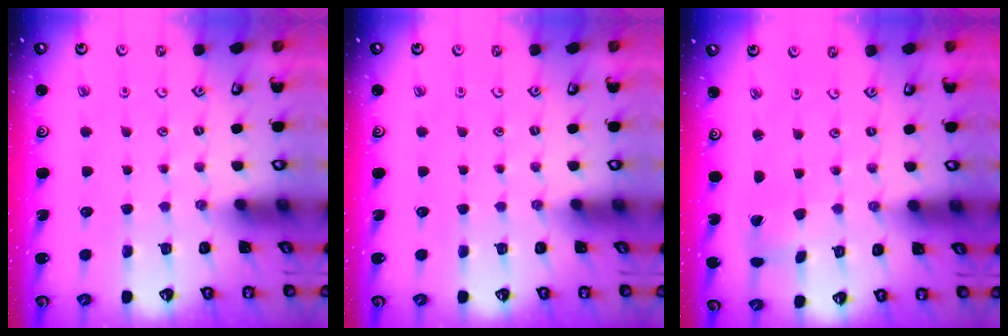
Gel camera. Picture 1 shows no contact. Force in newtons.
{"total": 0.0}
{"total": 0.8, "press": 0.8, "slide": 0.1}